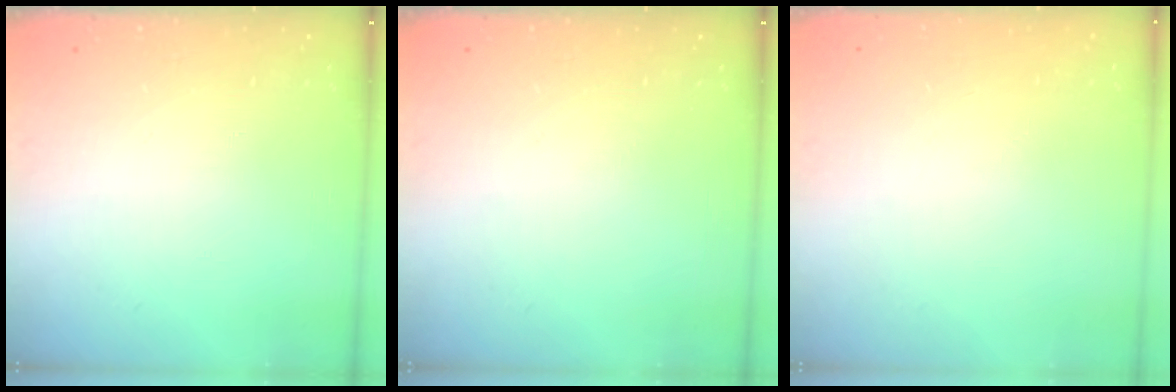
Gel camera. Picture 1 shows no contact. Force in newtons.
{"total": 0.0}
{"total": 0.0}